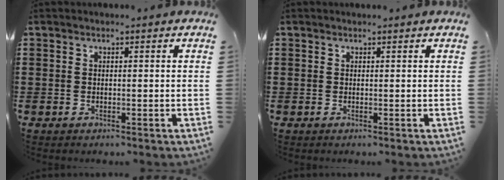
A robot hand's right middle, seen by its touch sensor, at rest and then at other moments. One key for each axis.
{"total": 0.0}